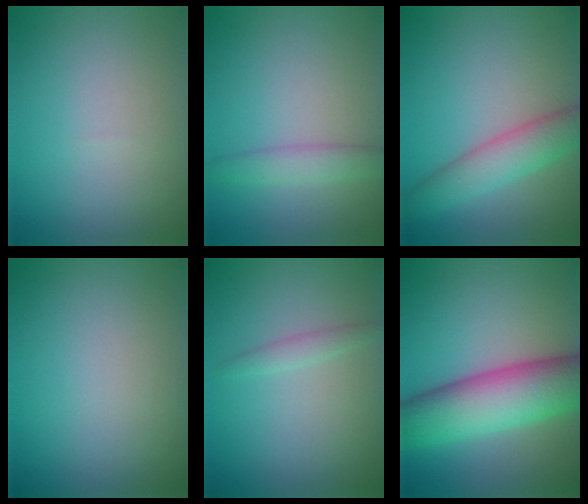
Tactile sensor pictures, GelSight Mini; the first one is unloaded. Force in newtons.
{"total": 2.2, "press": 2.2, "slide": 0.1}
{"total": 4.3, "press": 4.3, "slide": 0.0}
{"total": 0.0}
{"total": 1.2, "press": 1.2, "slide": 0.0}
{"total": 10.1, "press": 10.1, "slide": 0.2}